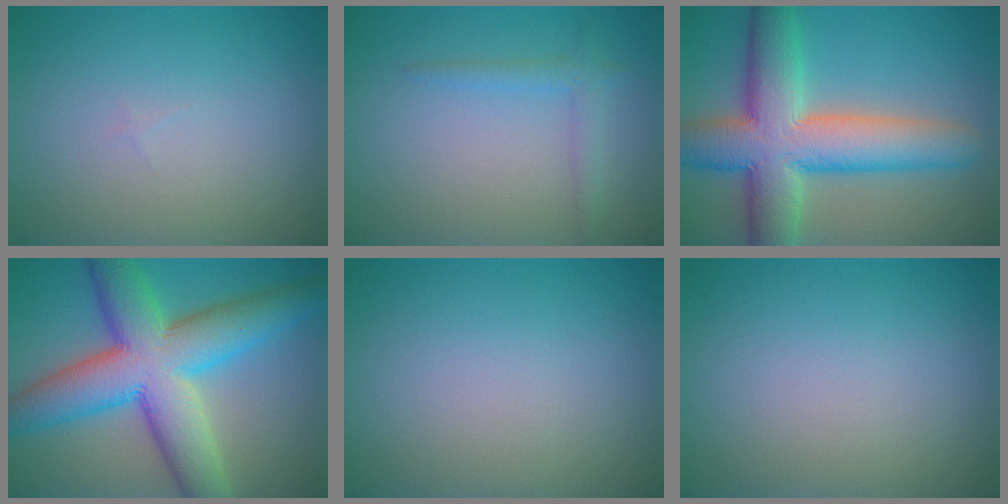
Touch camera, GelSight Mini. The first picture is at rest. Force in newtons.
{"total": 1.7, "press": 1.7, "slide": 0.1}
{"total": 11.1, "press": 11.1, "slide": 0.5}
{"total": 12.0, "press": 12.0, "slide": 0.4}
{"total": 0.0}
{"total": 0.0}